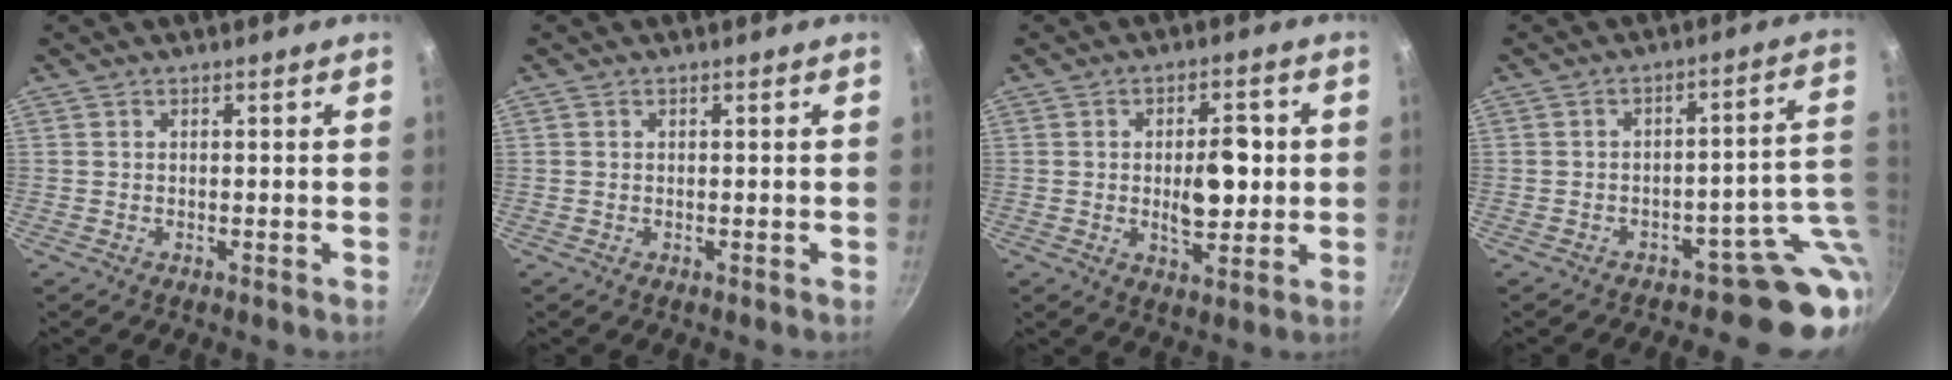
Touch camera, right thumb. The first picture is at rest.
{"total": 0.0}
{"total": 8.9, "force": [0.1, 4.7, 7.6], "torque": [-0.087, 0.000, 0.003]}
{"total": 8.5, "force": [-2.2, 5.4, 6.3], "torque": [-0.014, 0.033, -0.033]}